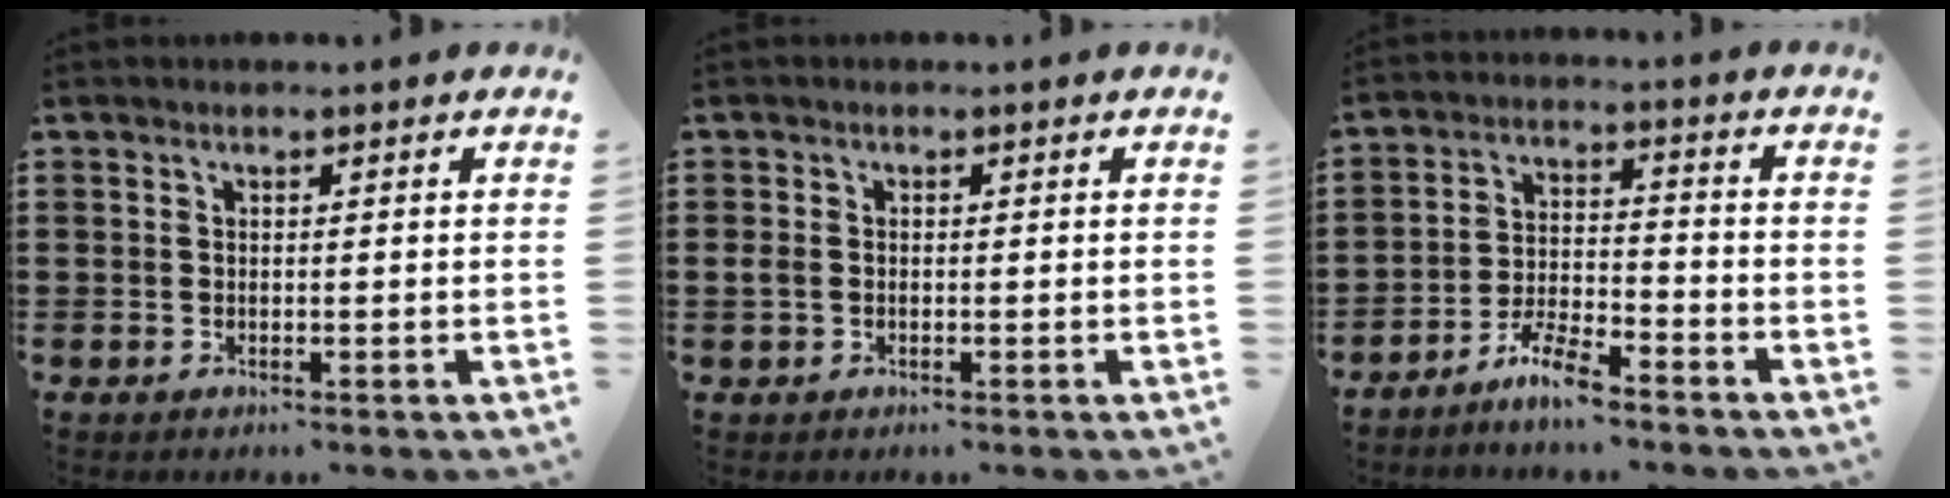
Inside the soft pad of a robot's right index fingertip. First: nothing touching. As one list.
[{"total": 1.1, "force": [-0.4, 0.9, 0.6], "torque": [-0.021, 0.002, -0.010]}, {"total": 5.6, "force": [-5.0, 0.8, 2.2], "torque": [-0.060, 0.001, -0.101]}]